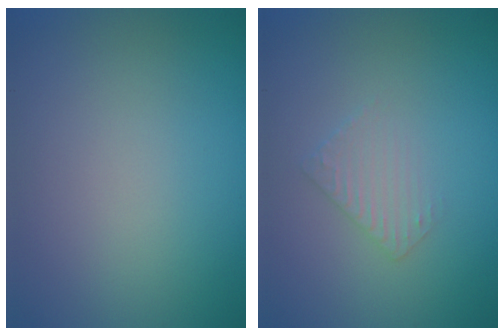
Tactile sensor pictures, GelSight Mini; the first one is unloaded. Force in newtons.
{"total": 1.6, "press": 1.6, "slide": 0.4}